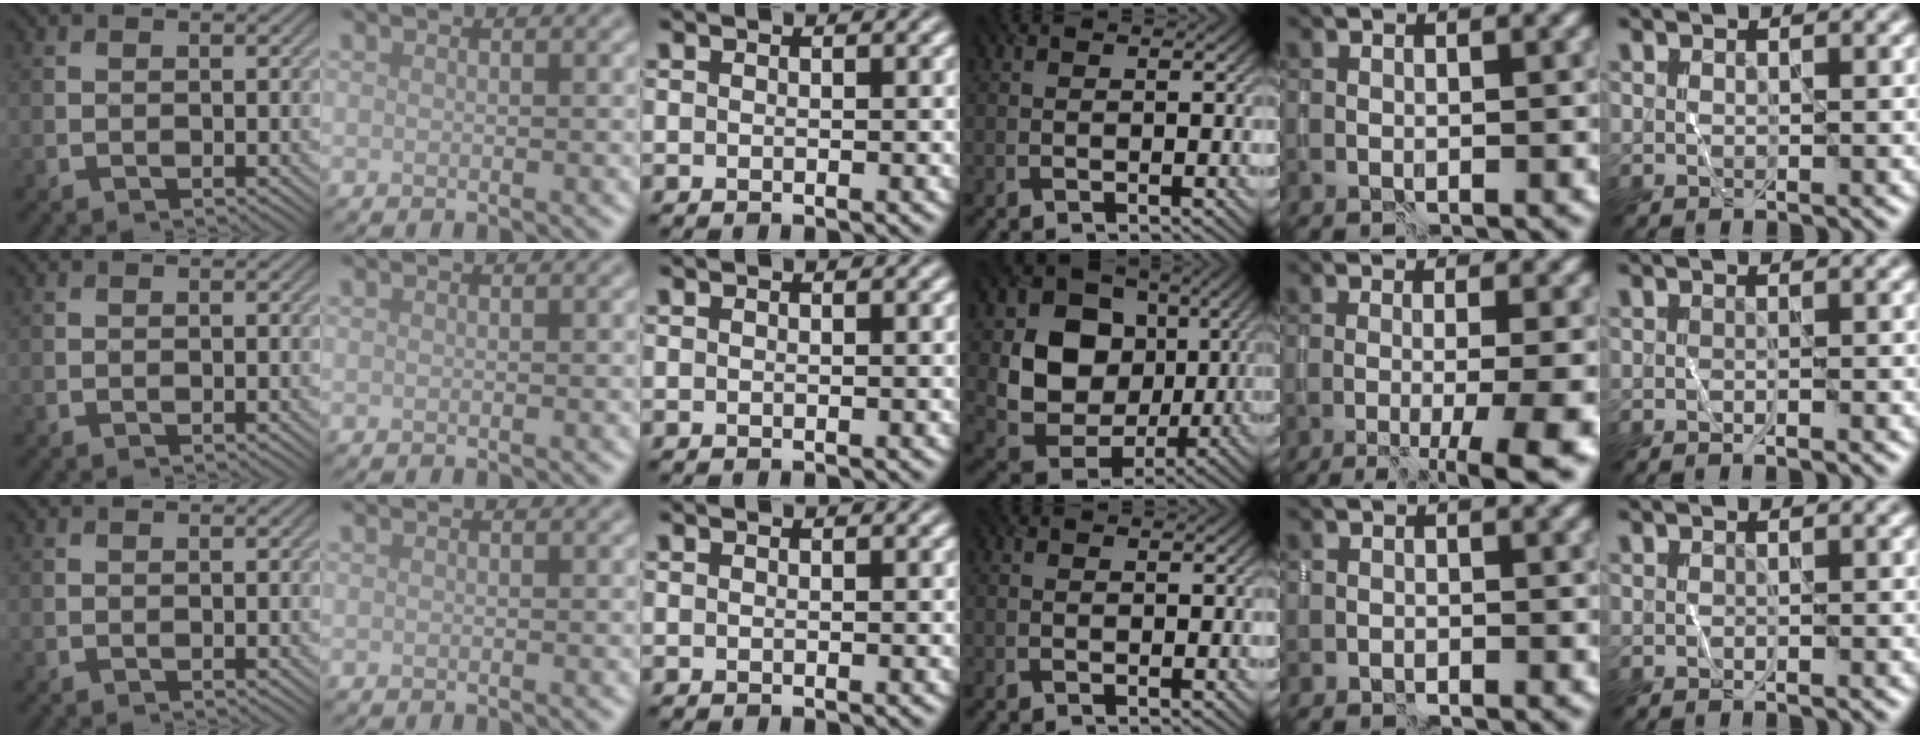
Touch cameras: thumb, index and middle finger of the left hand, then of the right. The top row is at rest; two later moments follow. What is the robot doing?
{"motion": "wrap", "object": "plastic wrap"}